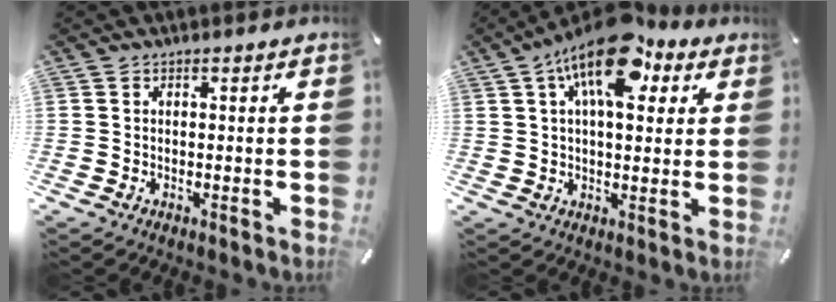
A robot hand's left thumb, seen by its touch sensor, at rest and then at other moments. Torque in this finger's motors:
{"motor_torque": [0.80, 0.88, 2.04, -0.73, 0.51]}